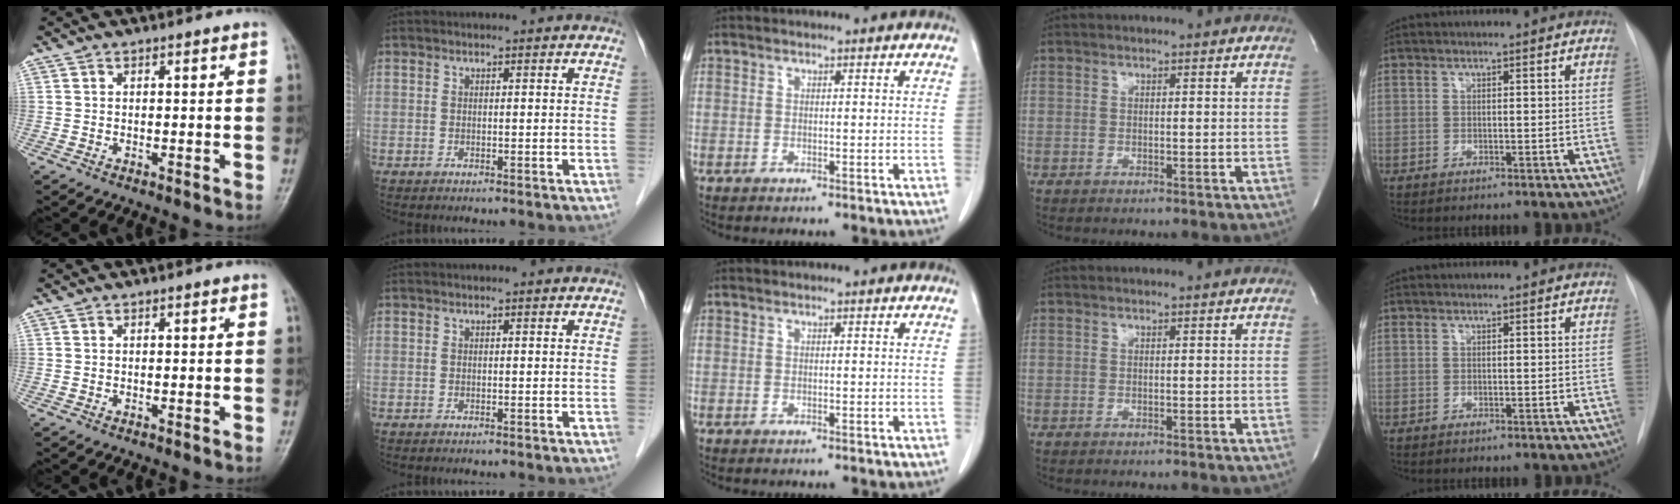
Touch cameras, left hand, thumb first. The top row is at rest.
{}